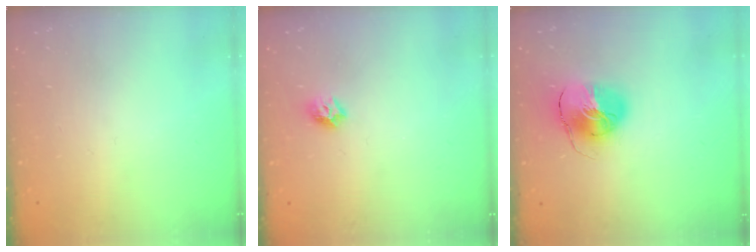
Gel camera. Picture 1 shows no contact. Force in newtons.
{"total": 6.7, "press": 6.6, "slide": 0.9}
{"total": 9.3, "press": 9.2, "slide": 1.3}